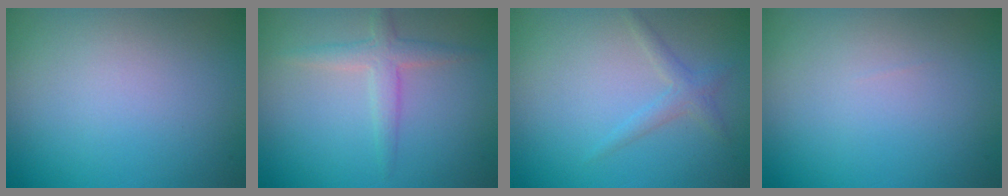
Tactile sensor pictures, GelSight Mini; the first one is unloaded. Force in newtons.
{"total": 2.5, "press": 2.4, "slide": 0.3}
{"total": 1.5, "press": 1.5, "slide": 0.0}
{"total": 0.0}